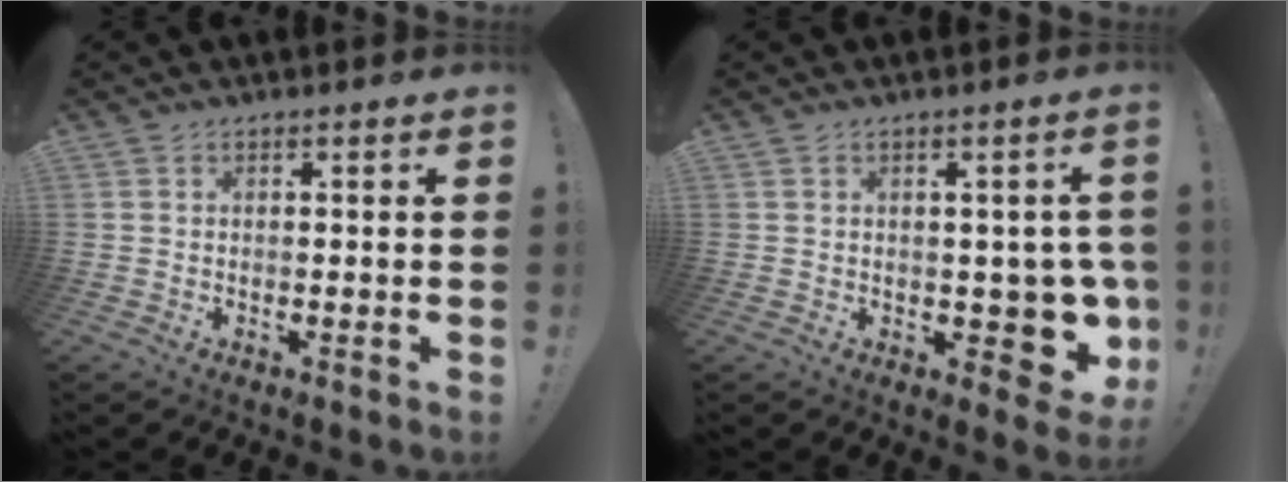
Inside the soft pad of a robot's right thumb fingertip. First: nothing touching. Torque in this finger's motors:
{"motor_torque": [1.14, 1.11, 0.40, -0.33, 0.15]}